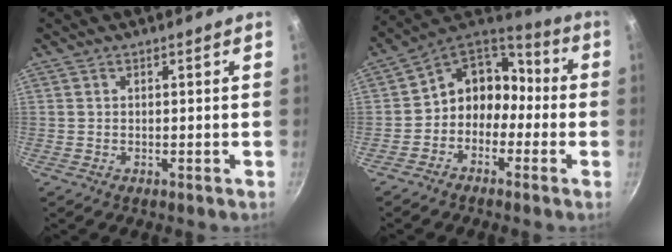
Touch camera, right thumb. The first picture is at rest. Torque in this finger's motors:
{"motor_torque": [0.13, 0.18, 0.26, -0.15, 0.08]}